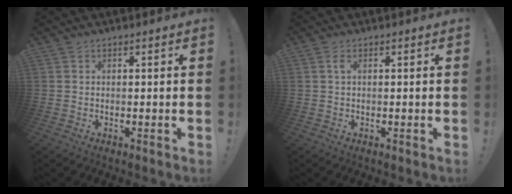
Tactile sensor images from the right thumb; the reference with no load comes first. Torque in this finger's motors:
{"motor_torque": [-0.15, 0.15, 0.30, 0.04, -0.09]}